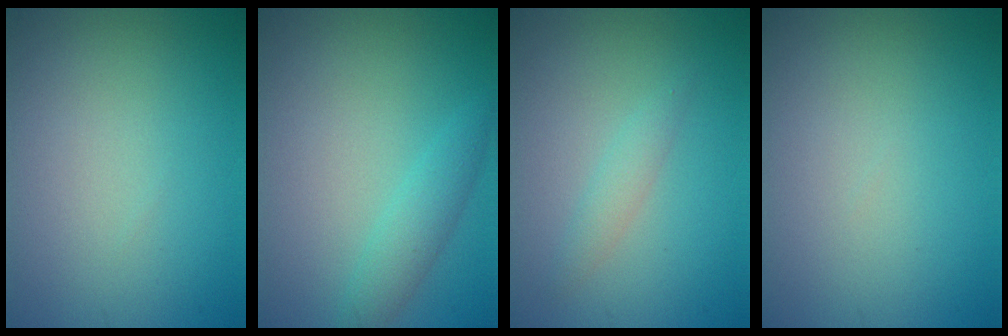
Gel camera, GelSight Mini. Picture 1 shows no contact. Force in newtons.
{"total": 2.2, "press": 2.2, "slide": 0.0}
{"total": 1.3, "press": 1.3, "slide": 0.0}
{"total": 0.0}